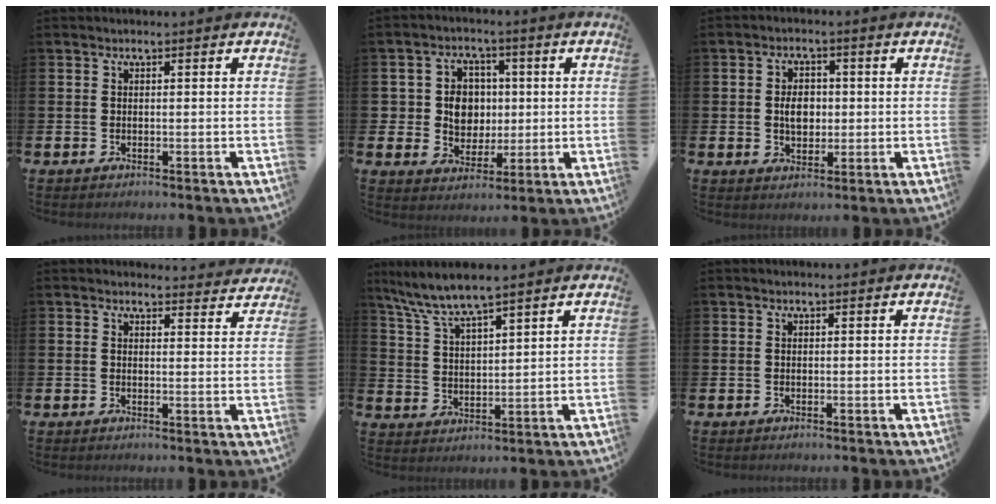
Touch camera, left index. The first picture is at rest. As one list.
[{"total": 6.6, "force": [1.0, 5.7, 3.2], "torque": [-0.065, 0.014, 0.012]}, {"total": 3.8, "force": [0.1, 2.8, 2.6], "torque": [-0.031, 0.002, -0.008]}, {"total": 2.6, "force": [2.5, 0.6, -0.1], "torque": [0.009, -0.017, 0.042]}, {"total": 6.1, "force": [5.6, 0.2, 2.4], "torque": [-0.073, -0.024, 0.100]}, {"total": 0.0}]